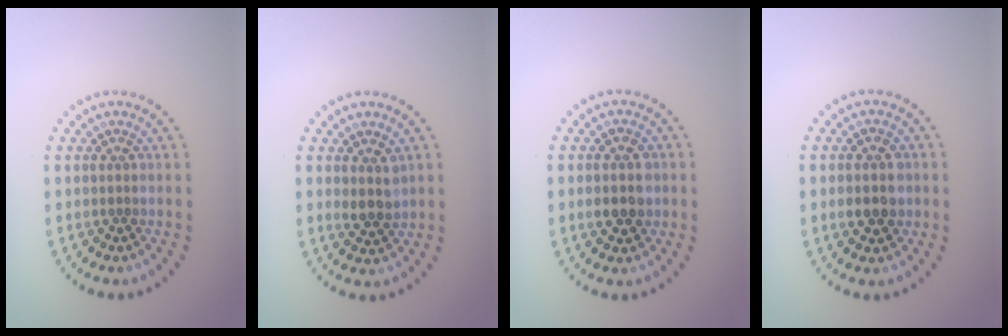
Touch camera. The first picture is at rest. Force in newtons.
{"total": 1.9, "press": 1.7, "slide": 0.8}
{"total": 3.6, "press": 3.6, "slide": 0.2}
{"total": 3.6, "press": 3.6, "slide": 0.2}